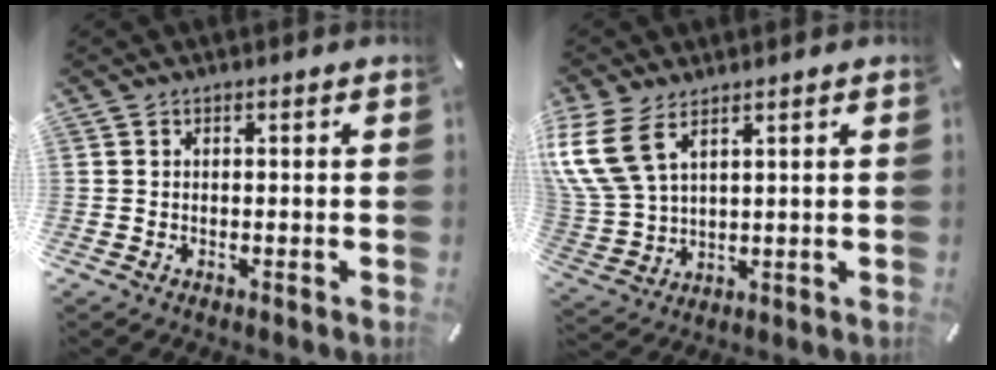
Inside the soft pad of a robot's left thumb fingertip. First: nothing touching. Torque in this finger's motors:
{"motor_torque": [1.69, 1.53, 1.86, -0.89, 0.33]}